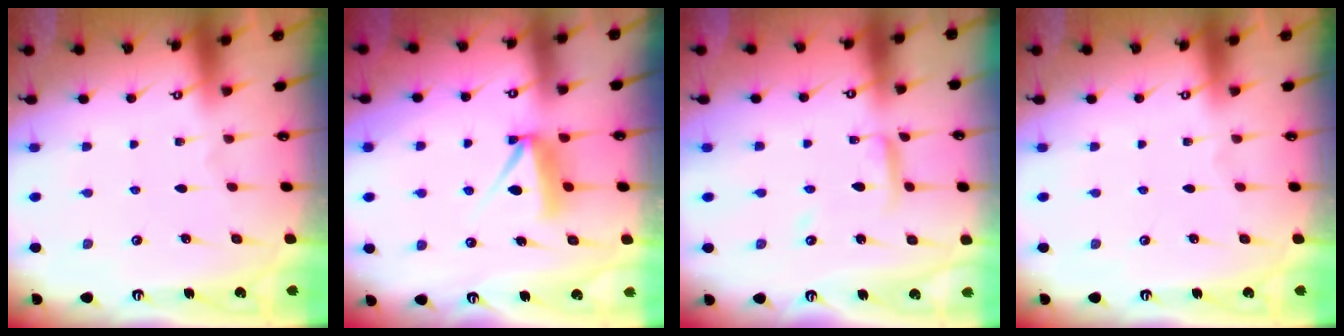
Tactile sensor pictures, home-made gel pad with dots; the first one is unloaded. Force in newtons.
{"total": 7.4, "press": 7.4, "slide": 0.7}
{"total": 7.3, "press": 7.3, "slide": 0.4}
{"total": 0.0}